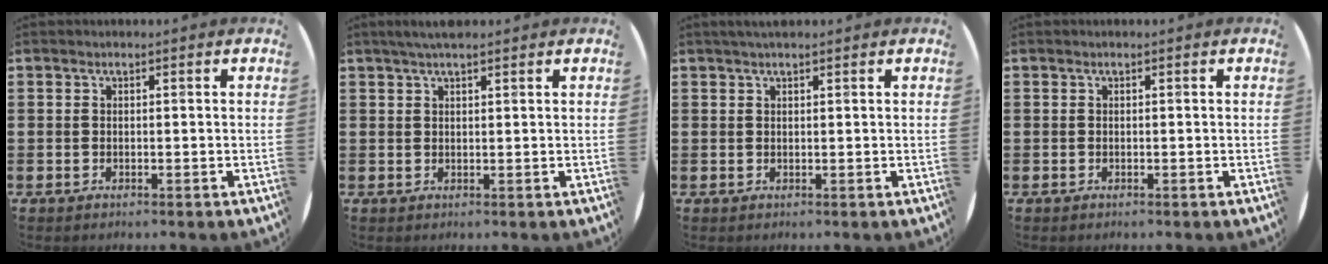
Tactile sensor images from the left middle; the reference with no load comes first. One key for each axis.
{"total": 2.2, "fx": 1.8, "fy": 0.3, "fz": 1.2, "tx": -0.026, "ty": 0.005, "tz": 0.033}
{"total": 1.2, "fx": 1.0, "fy": 0.1, "fz": 0.5, "tx": -0.010, "ty": 0.004, "tz": 0.018}
{"total": 0.0}